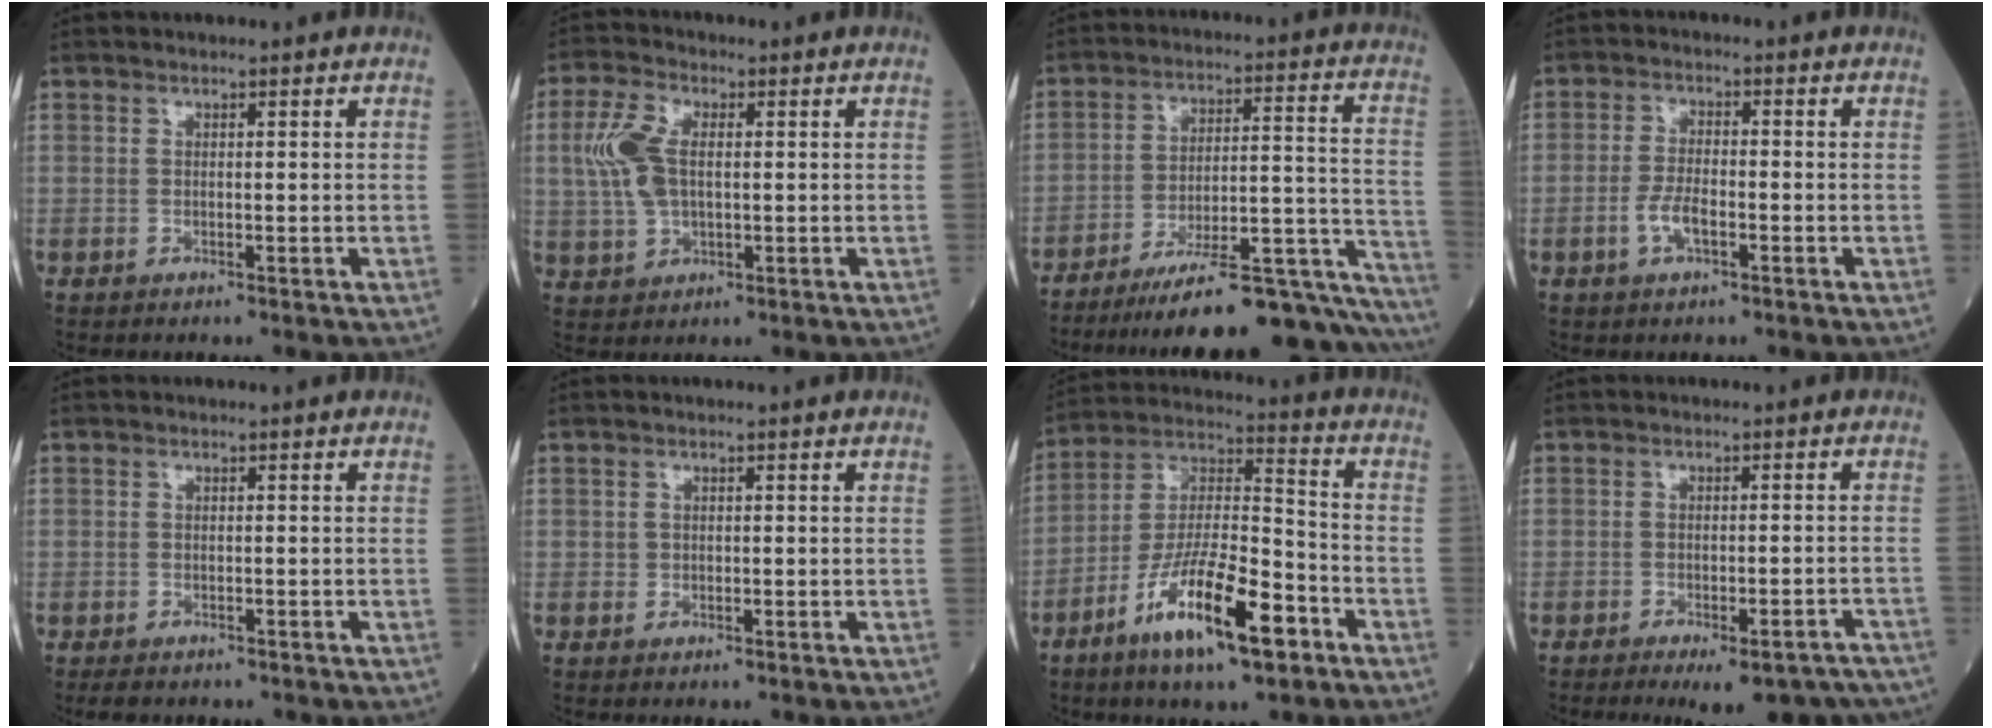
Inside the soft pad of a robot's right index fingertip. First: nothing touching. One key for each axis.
{"total": 7.3, "fx": 0.9, "fy": 3.8, "fz": 6.2, "tx": -0.157, "ty": 0.012, "tz": 0.019}
{"total": 27.1, "fx": -24.5, "fy": 1.1, "fz": 11.6, "tx": -0.077, "ty": 0.021, "tz": -0.341}
{"total": 4.1, "fx": -1.6, "fy": 1.4, "fz": 3.5, "tx": -0.073, "ty": 0.002, "tz": -0.032}
{"total": 2.7, "fx": -2.1, "fy": 1.3, "fz": 1.0, "tx": -0.015, "ty": -0.002, "tz": -0.027}
{"total": 0.5, "fx": 0.0, "fy": 0.5, "fz": 0.1, "tx": -0.001, "ty": 0.003, "tz": 0.001}
{"total": 15.8, "fx": -8.2, "fy": 3.6, "fz": 13.0, "tx": -0.244, "ty": -0.004, "tz": -0.143}
{"total": 12.7, "fx": -11.1, "fy": 2.6, "fz": 5.8, "tx": -0.038, "ty": 0.010, "tz": -0.128}